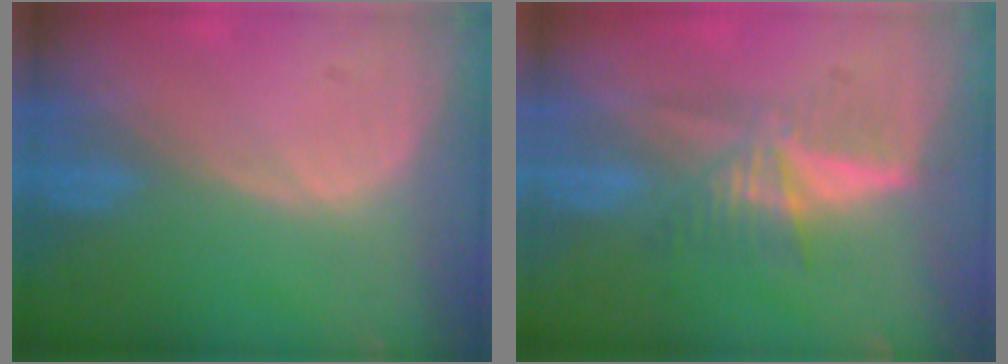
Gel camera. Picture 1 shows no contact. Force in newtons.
{"total": 5.2, "press": 5.1, "slide": 1.0}